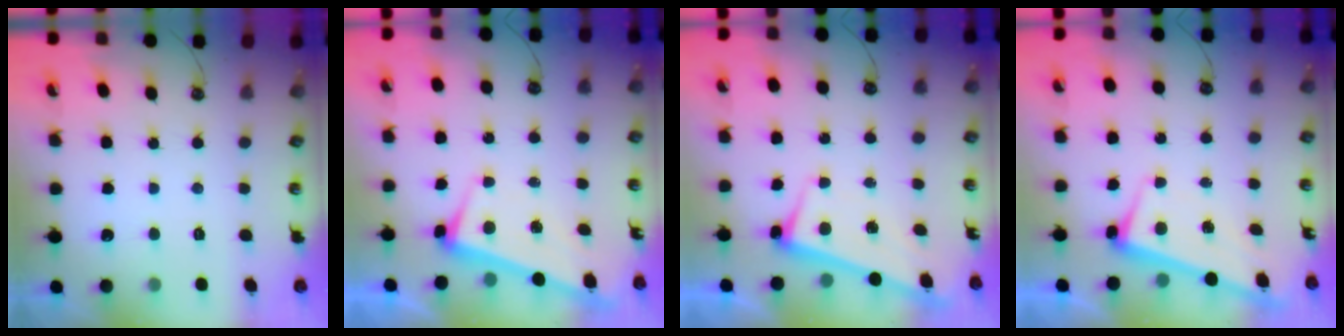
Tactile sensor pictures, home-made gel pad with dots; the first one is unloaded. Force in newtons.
{"total": 3.2, "press": 3.0, "slide": 0.9}
{"total": 2.7, "press": 2.7, "slide": 0.4}
{"total": 2.5, "press": 2.4, "slide": 0.5}